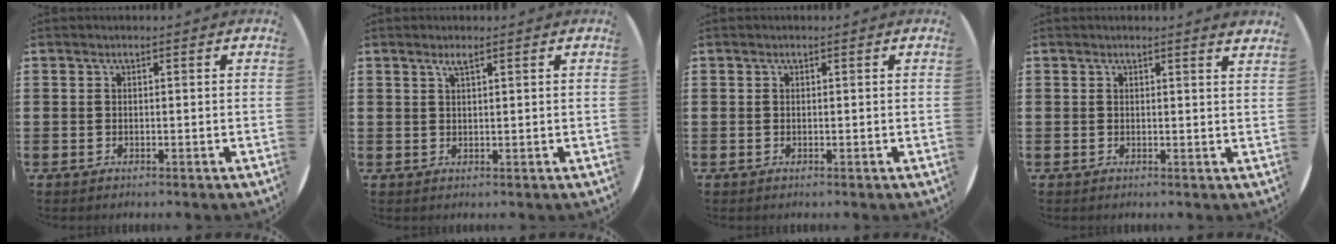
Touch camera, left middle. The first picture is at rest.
{"total": 1.5, "force": [1.0, 0.1, 1.1], "torque": [-0.023, 0.003, 0.017]}
{"total": 0.0}
{"total": 1.0, "force": [1.0, -0.3, 0.3], "torque": [0.005, -0.007, 0.016]}